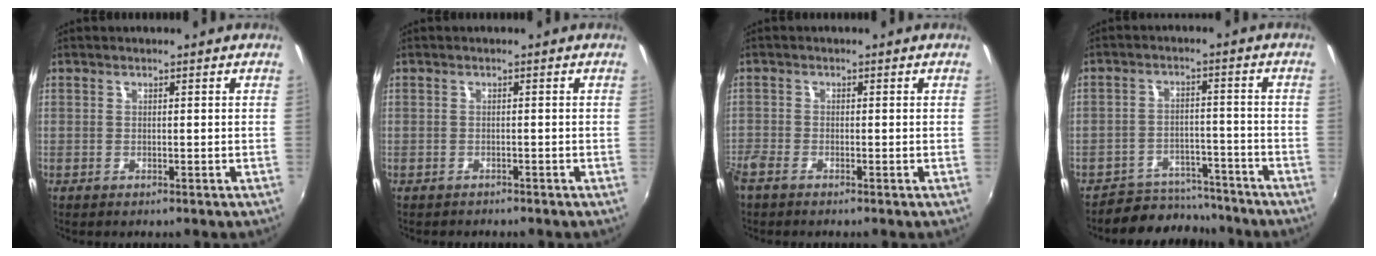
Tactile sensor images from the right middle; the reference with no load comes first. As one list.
[{"total": 1.4, "force": [-1.3, 0.6, 0.2], "torque": [-0.010, -0.005, -0.018]}, {"total": 2.9, "force": [-2.4, 0.9, 1.4], "torque": [-0.040, -0.008, -0.052]}, {"total": 9.0, "force": [-8.0, 4.0, 0.6], "torque": [-0.022, 0.026, -0.111]}]